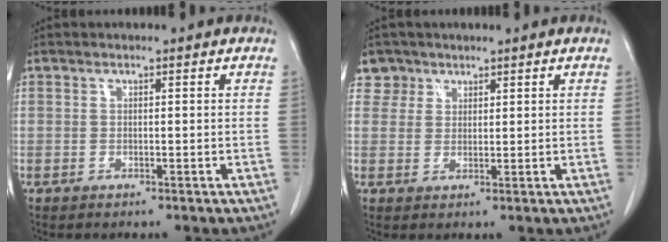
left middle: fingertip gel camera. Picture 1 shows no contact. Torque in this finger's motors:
{"motor_torque": [0.68, -1.01, 0.01, -0.01]}